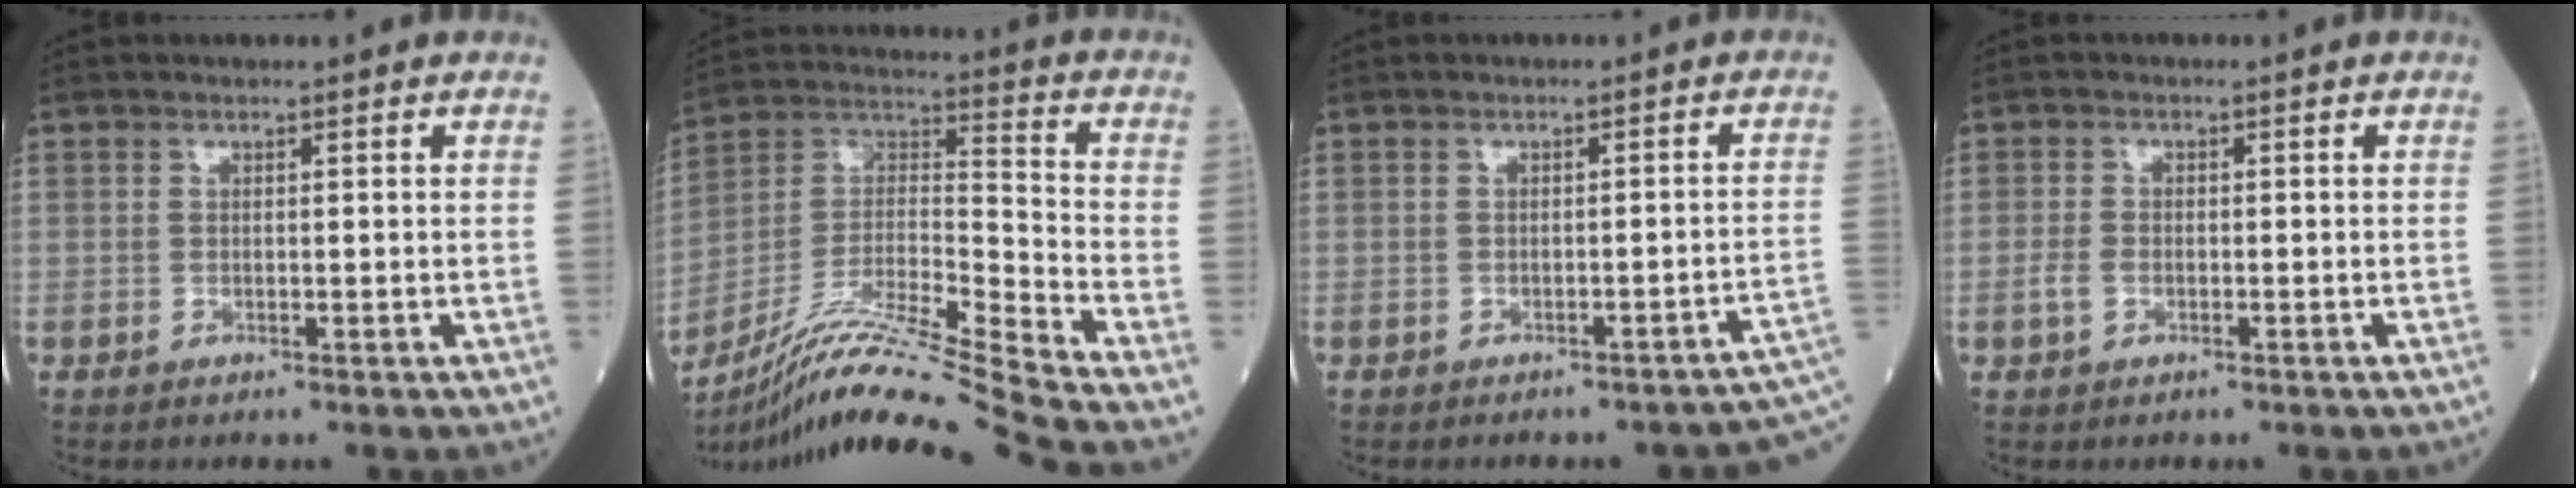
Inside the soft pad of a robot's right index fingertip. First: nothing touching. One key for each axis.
{"total": 21.1, "fx": -18.4, "fy": -2.8, "fz": 9.9, "tx": -0.212, "ty": -0.011, "tz": -0.331}
{"total": 8.8, "fx": -7.1, "fy": 2.4, "fz": 4.6, "tx": -0.047, "ty": 0.009, "tz": -0.075}
{"total": 2.0, "fx": -0.8, "fy": 1.2, "fz": 1.3, "tx": -0.034, "ty": 0.002, "tz": -0.013}